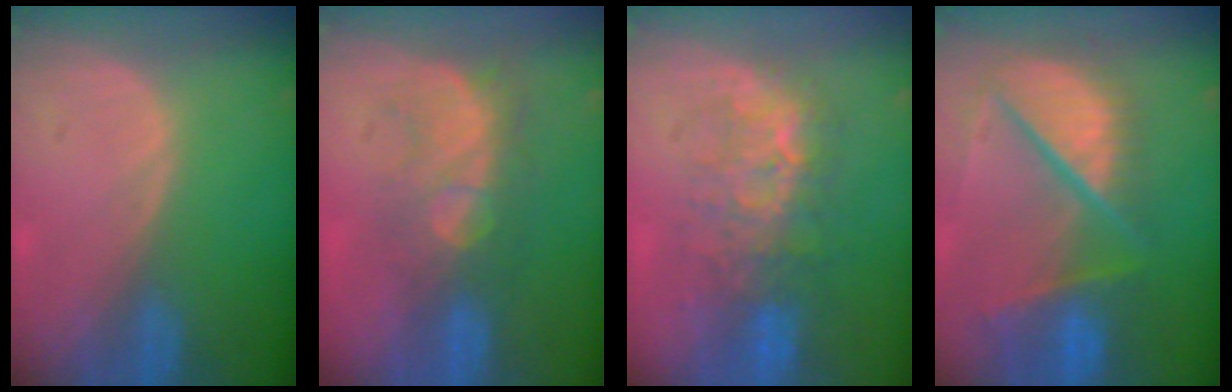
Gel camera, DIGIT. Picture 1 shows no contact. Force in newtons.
{"total": 8.7, "press": 7.6, "slide": 4.3}
{"total": 8.5, "press": 8.0, "slide": 2.9}
{"total": 11.4, "press": 9.4, "slide": 6.4}